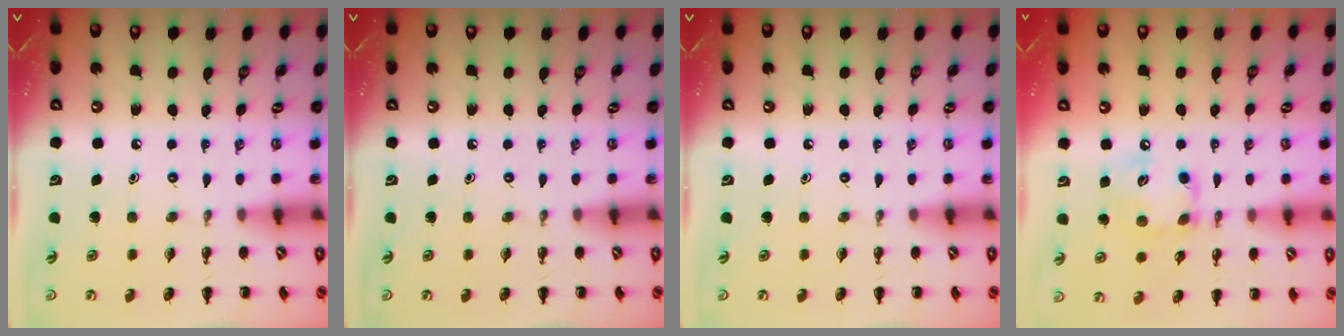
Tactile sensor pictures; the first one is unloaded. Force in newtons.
{"total": 0.0}
{"total": 0.0}
{"total": 10.7, "press": 10.7, "slide": 0.6}